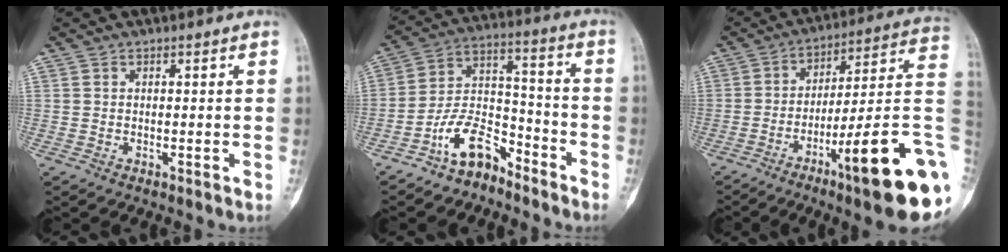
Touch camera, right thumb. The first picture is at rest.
{"total": 10.5, "force": [-7.7, 5.2, 4.9], "torque": [-0.082, 0.089, -0.150]}
{"total": 21.8, "force": [-8.0, 2.8, 20.0], "torque": [-0.242, 0.045, -0.117]}